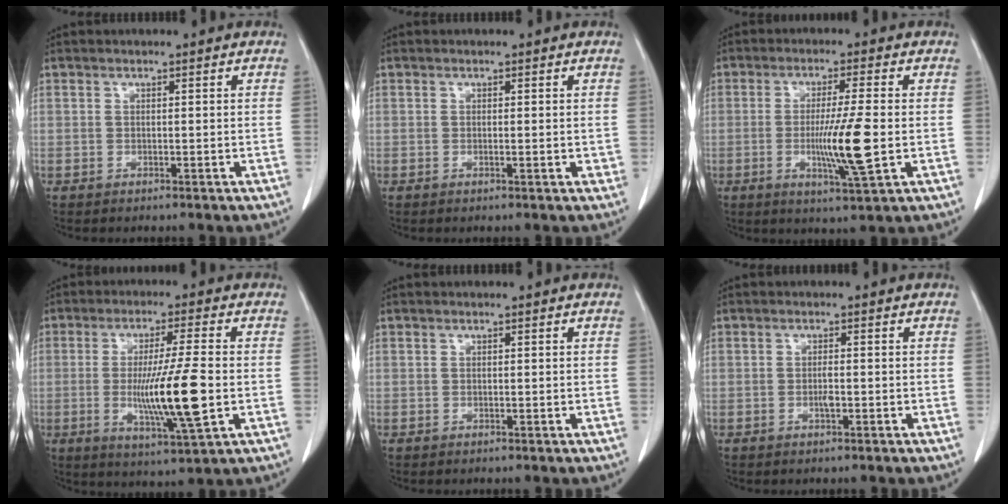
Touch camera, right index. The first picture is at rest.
{"total": 0.9, "force": [-0.1, 0.3, 0.9], "torque": [-0.011, -0.001, 0.000]}
{"total": 8.9, "force": [-1.5, -0.3, 8.8], "torque": [-0.154, -0.019, -0.027]}
{"total": 12.1, "force": [-1.7, 0.1, 12.0], "torque": [-0.216, -0.021, -0.030]}
{"total": 0.0}
{"total": 1.1, "force": [-0.4, 0.2, 1.0], "torque": [-0.022, 0.001, -0.008]}